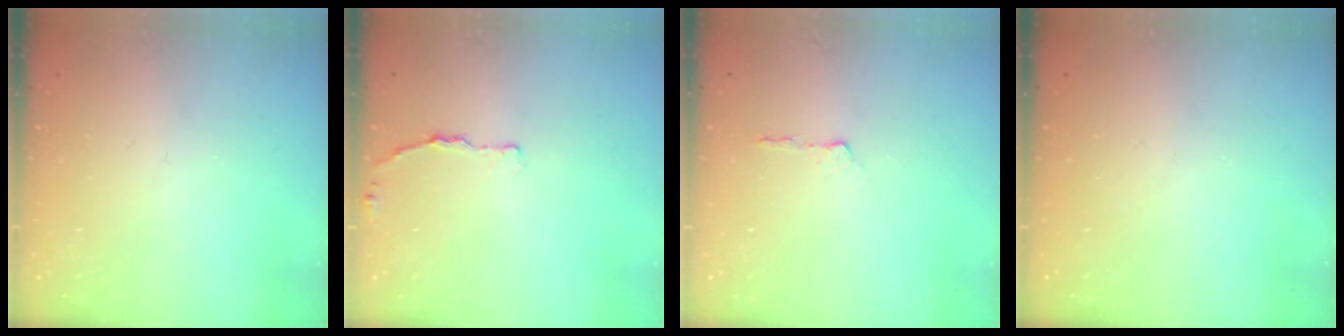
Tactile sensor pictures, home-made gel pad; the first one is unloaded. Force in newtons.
{"total": 3.3, "press": 3.2, "slide": 0.5}
{"total": 3.1, "press": 3.0, "slide": 0.9}
{"total": 0.0}